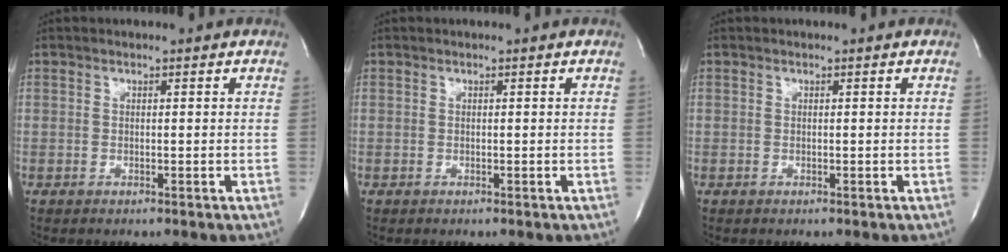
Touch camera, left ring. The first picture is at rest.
{"total": 0.0}
{"total": 0.0}